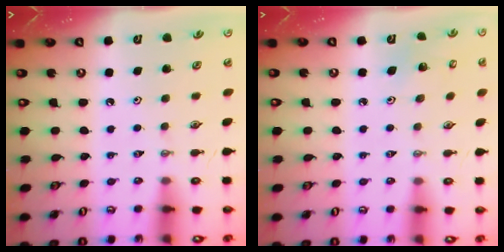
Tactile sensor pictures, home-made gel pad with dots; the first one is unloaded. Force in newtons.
{"total": 3.0, "press": 2.6, "slide": 1.5}